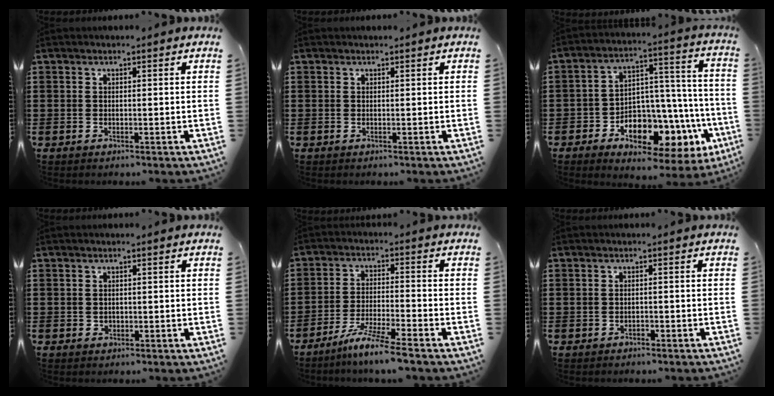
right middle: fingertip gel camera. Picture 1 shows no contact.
{"total": 0.0}
{"total": 9.2, "force": [-5.7, 5.4, 4.9], "torque": [-0.082, 0.001, -0.099]}
{"total": 0.7, "force": [0.1, 0.7, 0.2], "torque": [-0.007, 0.005, 0.000]}
{"total": 6.4, "force": [-5.4, -0.5, 3.3], "torque": [-0.063, -0.015, -0.102]}
{"total": 0.9, "force": [-0.9, 0.3, 0.0], "torque": [-0.004, 0.001, -0.020]}